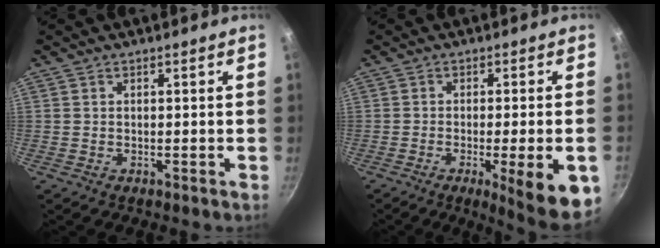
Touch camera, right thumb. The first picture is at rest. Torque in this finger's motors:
{"motor_torque": [-0.23, 0.35, 0.19, -0.17, 0.23]}